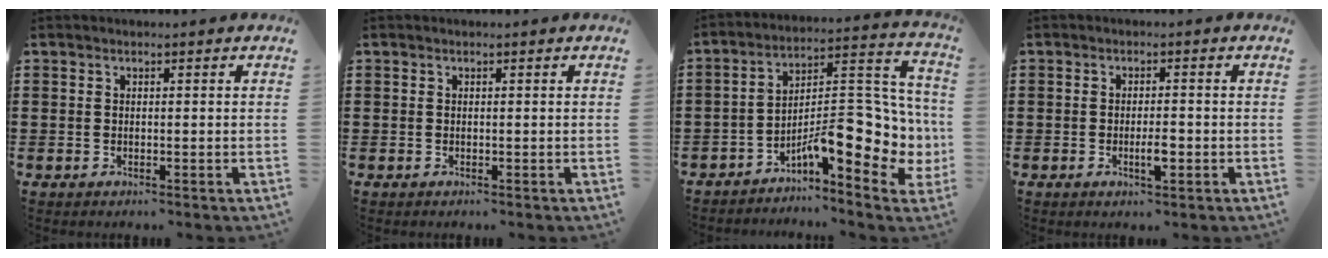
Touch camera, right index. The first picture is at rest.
{"total": 0.0}
{"total": 12.8, "force": [-5.0, 5.0, 10.7], "torque": [-0.155, -0.018, -0.090]}
{"total": 3.1, "force": [-0.9, 0.8, 2.8], "torque": [-0.050, 0.002, -0.016]}